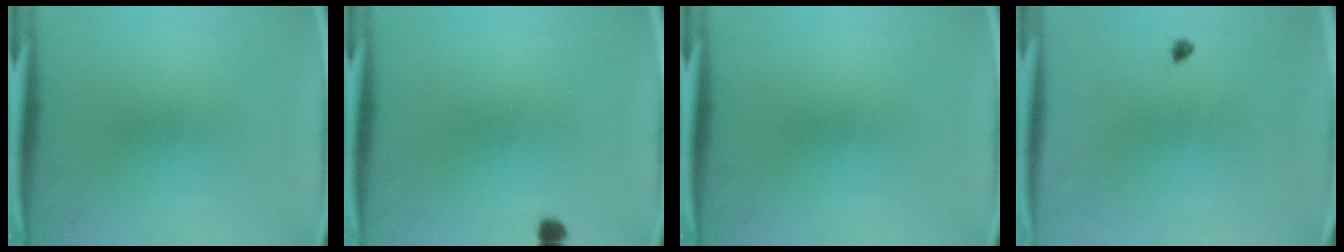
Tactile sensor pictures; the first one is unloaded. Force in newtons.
{"total": 1.4}
{"total": 0.0}
{"total": 0.9}